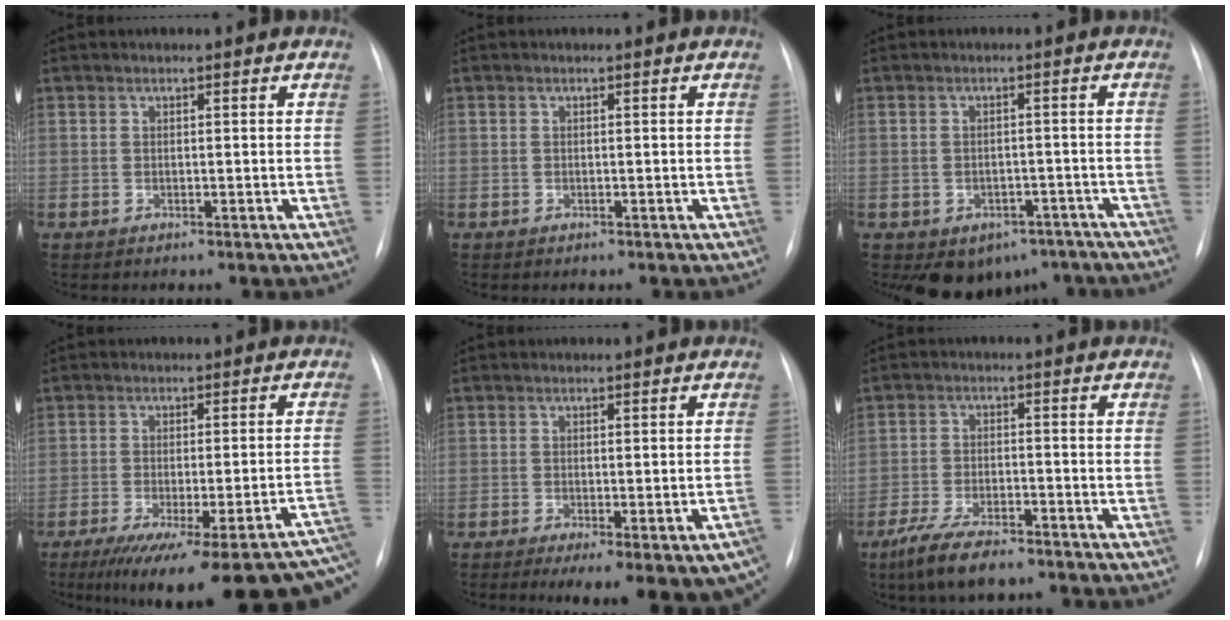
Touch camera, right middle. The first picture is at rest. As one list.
[{"total": 0.0}, {"total": 7.6, "force": [-5.1, 5.2, 2.1], "torque": [-0.015, 0.019, -0.060]}, {"total": 25.0, "force": [-18.7, 2.9, 16.3], "torque": [-0.156, -0.026, -0.237]}, {"total": 12.5, "force": [-8.1, 3.7, 8.9], "torque": [-0.072, -0.005, -0.099]}, {"total": 8.0, "force": [-6.0, 2.0, 4.9], "torque": [-0.100, -0.016, -0.104]}]